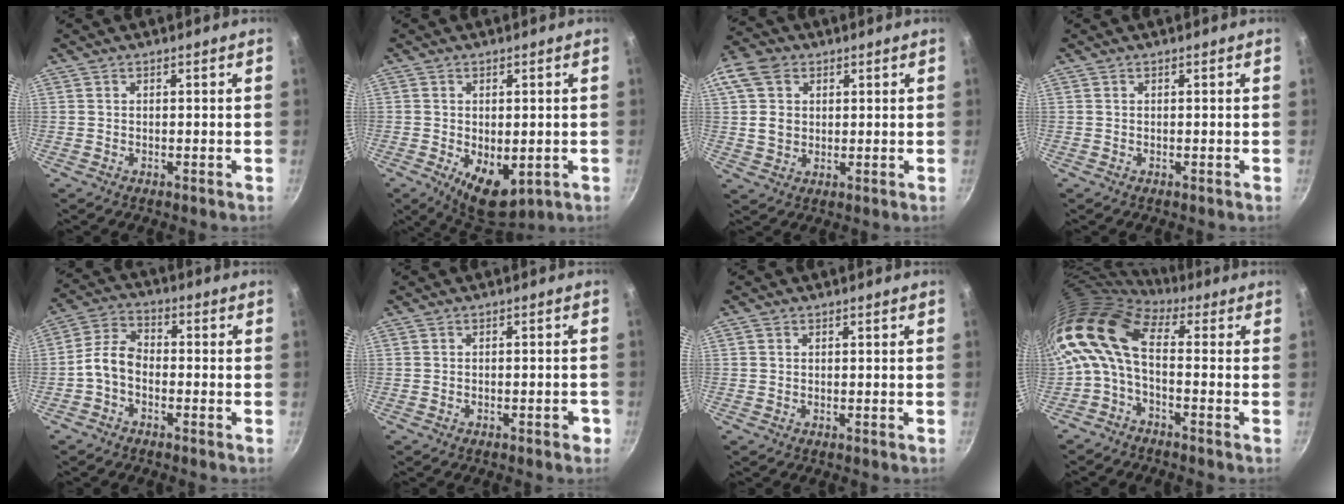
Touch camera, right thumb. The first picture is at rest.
{"total": 8.9, "force": [-2.1, 5.0, 7.1], "torque": [-0.086, -0.011, -0.015]}
{"total": 10.5, "force": [3.1, 8.3, 5.7], "torque": [-0.098, 0.002, 0.051]}
{"total": 0.0}
{"total": 6.0, "force": [-2.2, 3.9, 4.1], "torque": [-0.079, 0.035, -0.055]}
{"total": 2.2, "force": [-1.2, 0.9, 1.6], "torque": [-0.014, 0.016, -0.011]}
{"total": 0.5, "force": [0.1, 0.5, 0.1], "torque": [-0.001, 0.002, 0.000]}
{"total": 12.8, "force": [0.5, 6.5, 11.0], "torque": [-0.236, 0.025, -0.009]}